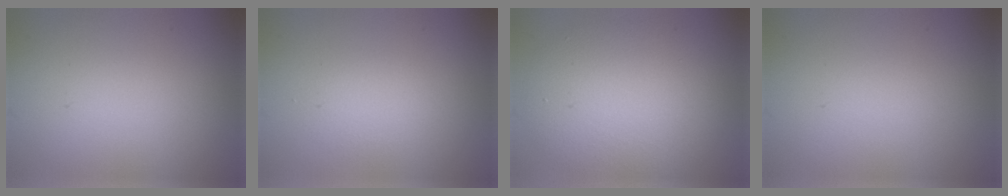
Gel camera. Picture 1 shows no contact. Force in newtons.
{"total": 1.4, "press": 1.4, "slide": 0.0}
{"total": 7.2, "press": 7.2, "slide": 0.5}
{"total": 0.0}